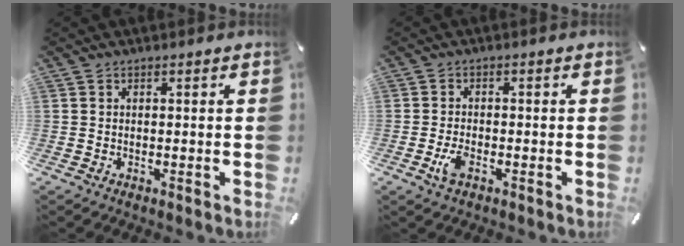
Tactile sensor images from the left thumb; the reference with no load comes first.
{"total": 3.6, "force": [-1.5, 1.8, 2.7], "torque": [-0.064, -0.001, -0.031]}